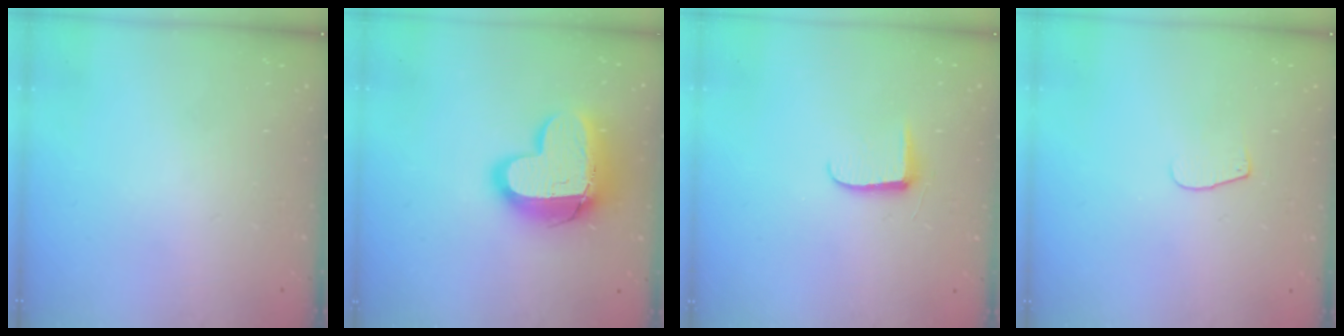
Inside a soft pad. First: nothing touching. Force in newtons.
{"total": 16.2, "press": 16.2, "slide": 1.4}
{"total": 5.6, "press": 5.6, "slide": 0.7}
{"total": 4.8, "press": 4.8, "slide": 0.4}